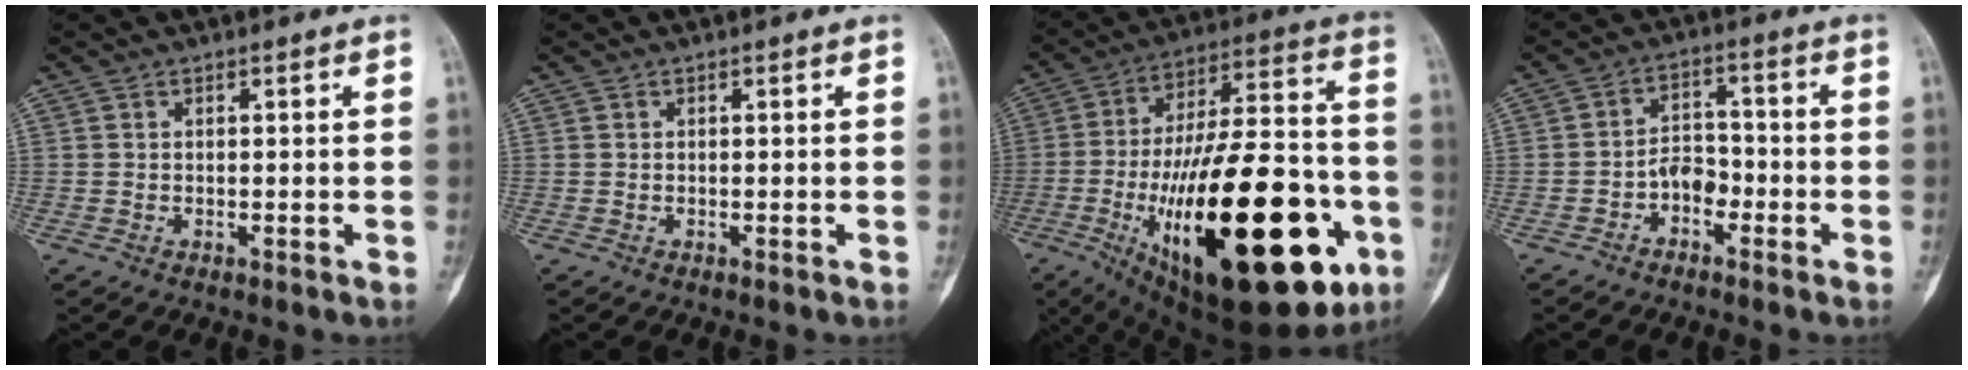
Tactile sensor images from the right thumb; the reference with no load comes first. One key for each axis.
{"total": 0.0}
{"total": 40.2, "fx": -12.7, "fy": 15.2, "fz": 35.1, "tx": -0.524, "ty": 0.027, "tz": -0.182}
{"total": 4.7, "fx": -2.3, "fy": 3.2, "fz": 2.6, "tx": -0.024, "ty": 0.033, "tz": -0.050}